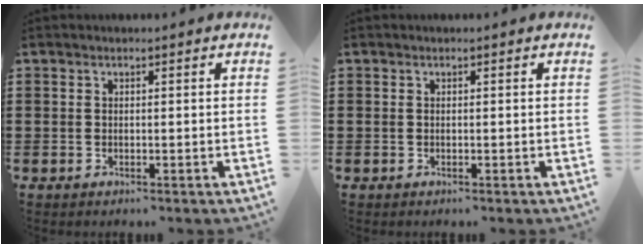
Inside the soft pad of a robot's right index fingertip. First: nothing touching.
{"total": 0.0}